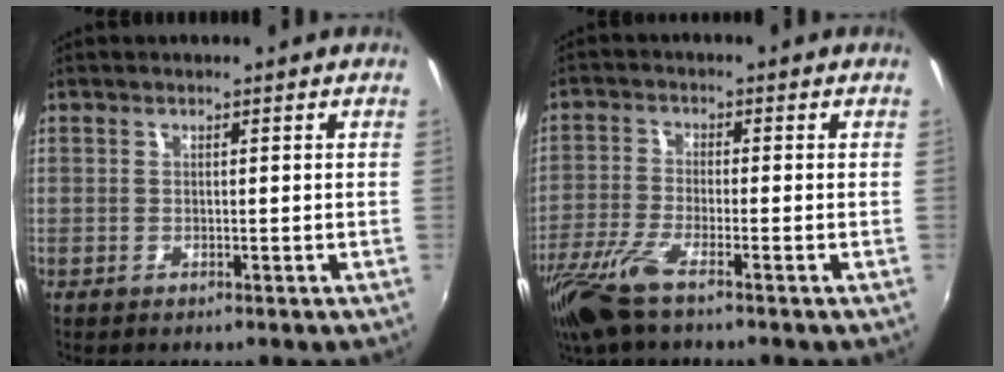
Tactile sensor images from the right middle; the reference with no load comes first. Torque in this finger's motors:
{"motor_torque": [1.08, -1.02, 0.21, 0.13]}